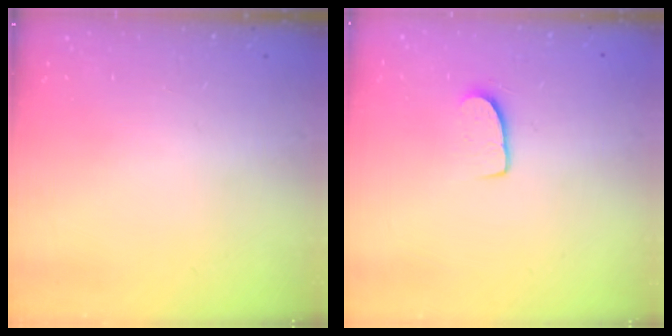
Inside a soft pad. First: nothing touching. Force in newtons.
{"total": 7.7, "press": 7.6, "slide": 0.7}